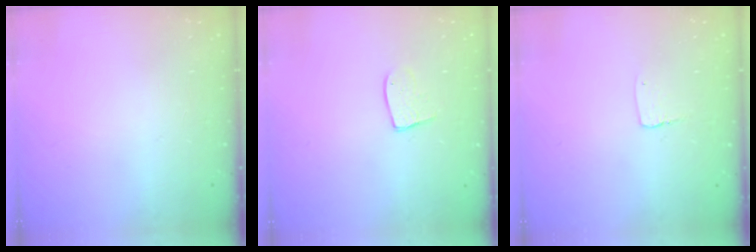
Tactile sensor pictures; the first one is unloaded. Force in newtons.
{"total": 7.9, "press": 7.9, "slide": 0.4}
{"total": 2.9, "press": 2.9, "slide": 0.2}